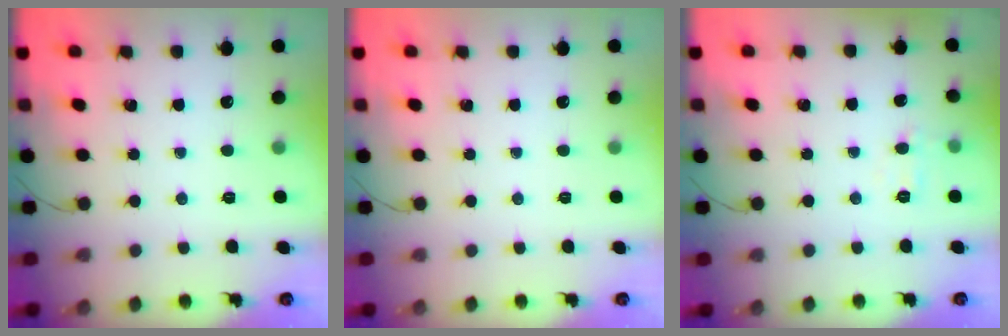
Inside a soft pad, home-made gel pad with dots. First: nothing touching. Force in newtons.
{"total": 0.0}
{"total": 3.7, "press": 3.5, "slide": 1.2}